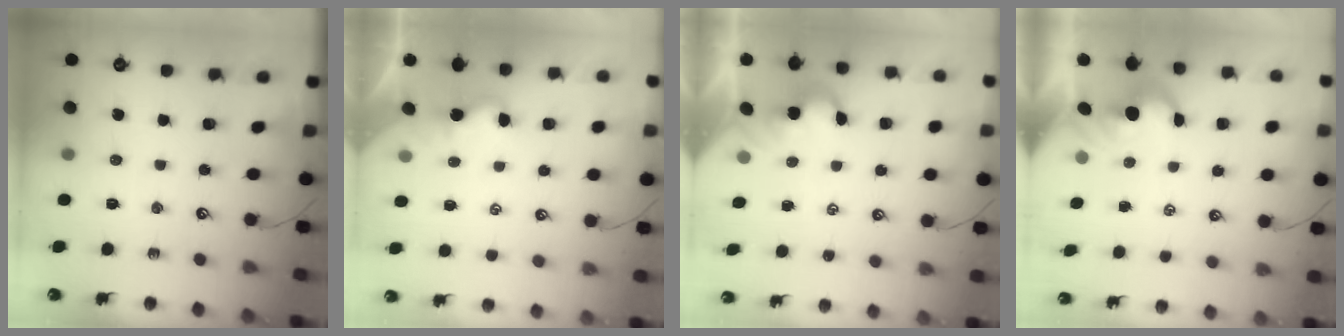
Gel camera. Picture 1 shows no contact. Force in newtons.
{"total": 1.8, "press": 1.8, "slide": 0.3}
{"total": 2.0, "press": 1.9, "slide": 0.5}
{"total": 1.7, "press": 1.4, "slide": 1.0}